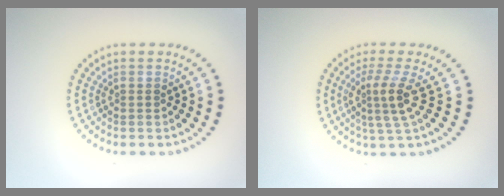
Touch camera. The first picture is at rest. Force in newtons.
{"total": 3.3, "press": 2.4, "slide": 2.2}